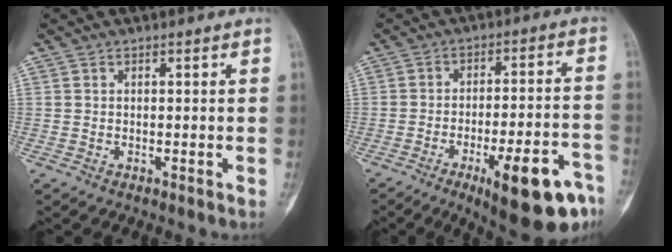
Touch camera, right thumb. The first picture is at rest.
{"total": 17.8, "force": [-9.3, 4.9, 14.3], "torque": [-0.155, 0.049, -0.122]}